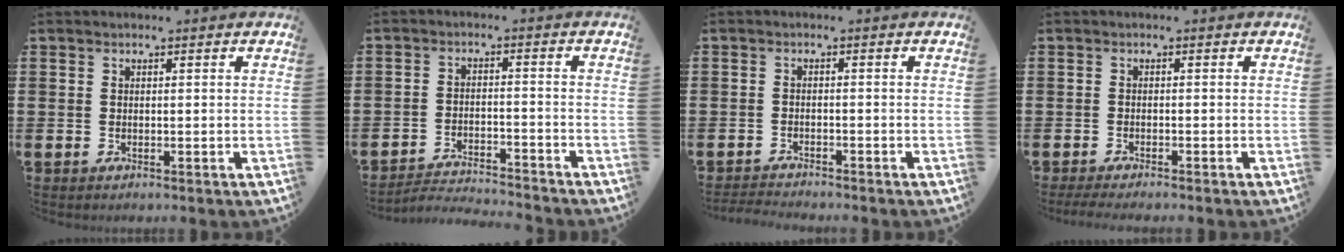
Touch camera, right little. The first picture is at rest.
{"total": 2.8, "force": [-2.8, 0.0, 0.0], "torque": [-0.006, 0.003, -0.060]}
{"total": 1.6, "force": [-1.6, -0.1, 0.0], "torque": [-0.003, 0.002, -0.033]}
{"total": 1.3, "force": [-1.0, 0.0, 0.8], "torque": [-0.012, -0.001, -0.019]}